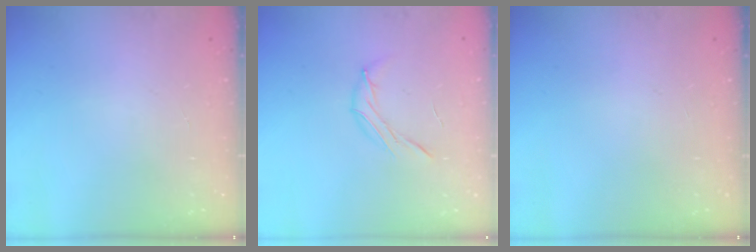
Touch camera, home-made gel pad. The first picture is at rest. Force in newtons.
{"total": 7.0, "press": 6.9, "slide": 1.4}
{"total": 0.0}